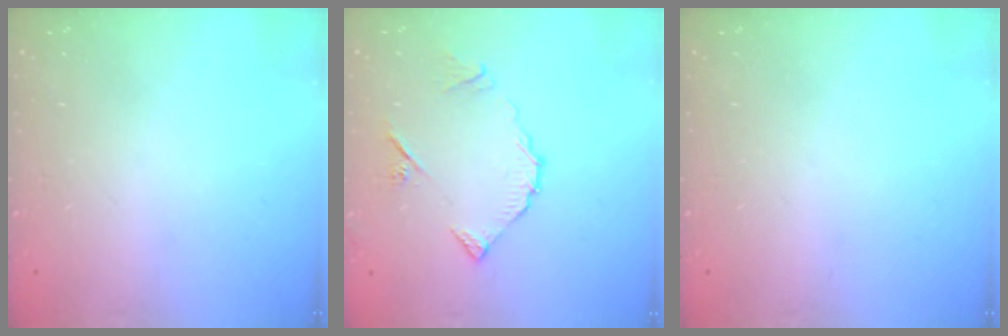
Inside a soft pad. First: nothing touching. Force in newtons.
{"total": 9.1, "press": 9.1, "slide": 0.8}
{"total": 0.0}